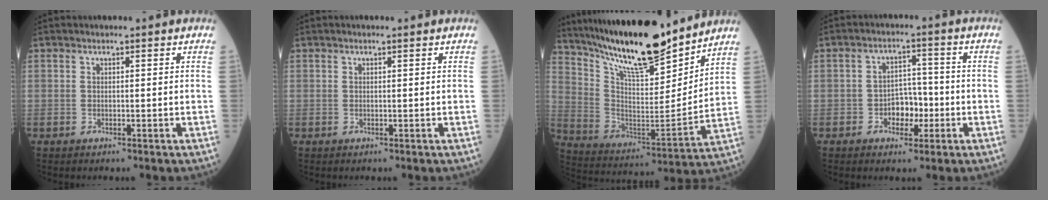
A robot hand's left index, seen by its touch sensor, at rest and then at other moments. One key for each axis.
{"total": 0.6, "fx": 0.5, "fy": 0.0, "fz": 0.3, "tx": -0.009, "ty": 0.005, "tz": 0.009}
{"total": 20.2, "fx": 17.0, "fy": 3.0, "fz": 10.4, "tx": -0.186, "ty": -0.015, "tz": 0.300}
{"total": 4.9, "fx": -1.7, "fy": 3.2, "fz": 3.3, "tx": -0.053, "ty": 0.012, "tz": -0.027}